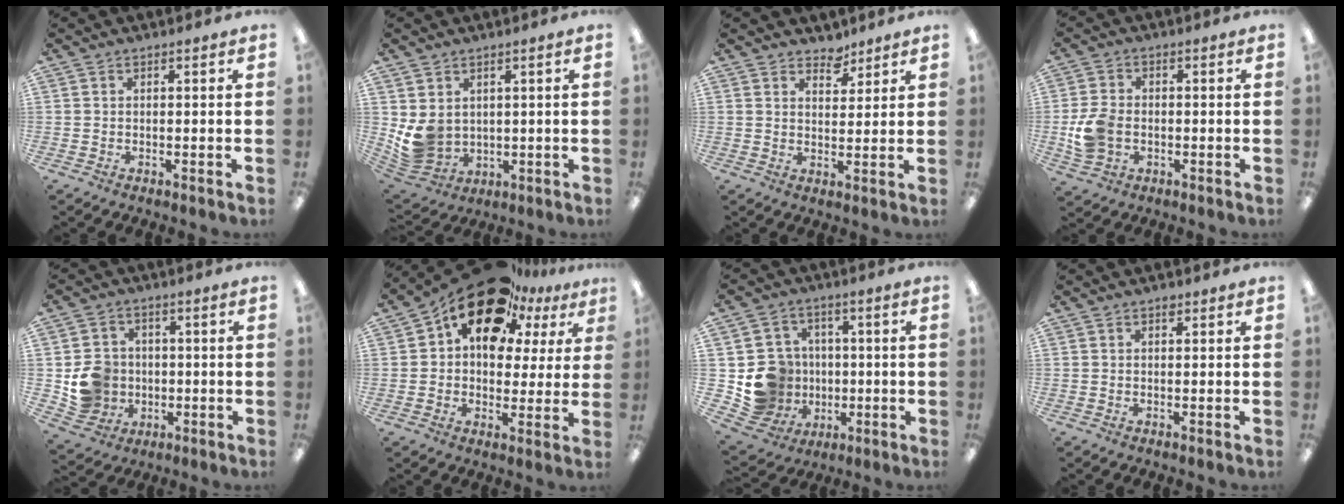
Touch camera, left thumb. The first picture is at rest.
{"total": 7.5, "force": [2.1, 6.5, 3.2], "torque": [-0.091, -0.018, 0.046]}
{"total": 4.8, "force": [4.0, 2.5, 0.8], "torque": [0.004, -0.028, 0.069]}
{"total": 8.1, "force": [-1.4, 6.2, 5.0], "torque": [-0.103, 0.009, -0.025]}
{"total": 9.1, "force": [-0.5, 8.7, 2.6], "torque": [-0.055, 0.010, 0.003]}
{"total": 18.1, "force": [12.6, 9.4, 9.1], "torque": [-0.170, -0.078, 0.221]}
{"total": 11.9, "force": [-0.7, 11.6, 2.6], "torque": [-0.067, 0.013, 0.008]}
{"total": 1.0, "force": [0.7, 0.5, 0.6], "torque": [-0.005, -0.001, 0.010]}